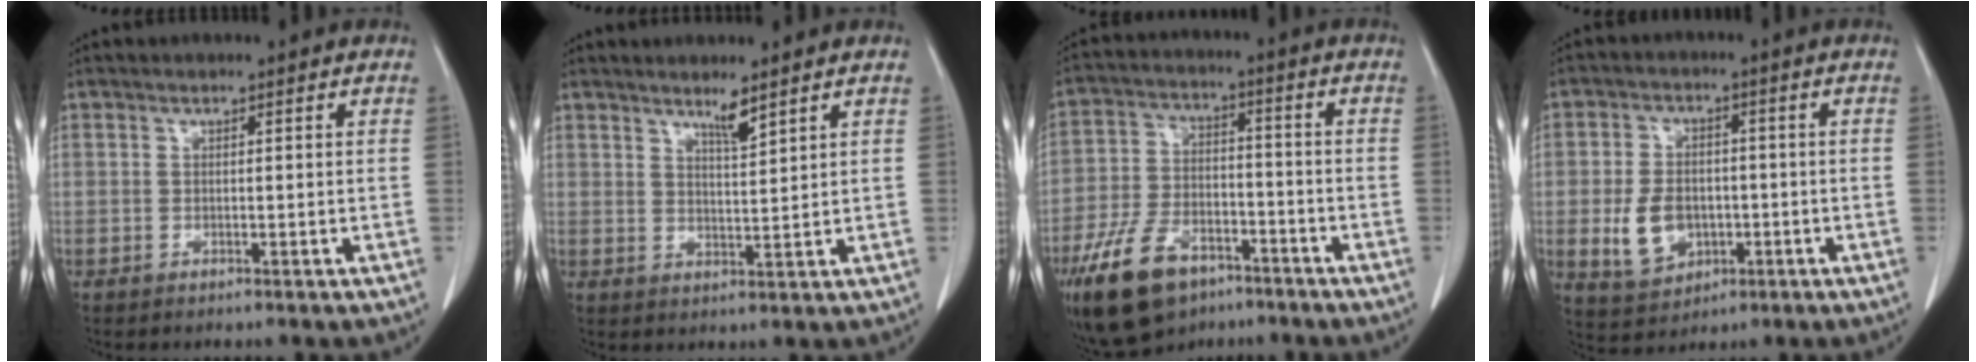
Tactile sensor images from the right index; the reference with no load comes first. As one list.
[{"total": 2.9, "force": [2.4, 0.0, 1.7], "torque": [-0.034, -0.009, 0.044]}, {"total": 14.0, "force": [-8.9, 7.3, 8.0], "torque": [-0.170, -0.002, -0.157]}, {"total": 7.7, "force": [-1.5, 5.6, 5.0], "torque": [-0.109, 0.001, -0.015]}]